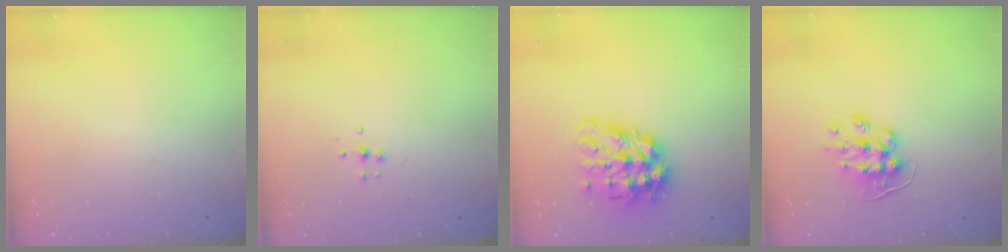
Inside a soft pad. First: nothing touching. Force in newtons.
{"total": 3.8, "press": 3.8, "slide": 0.3}
{"total": 14.5, "press": 14.4, "slide": 1.5}
{"total": 10.0, "press": 10.0, "slide": 0.3}